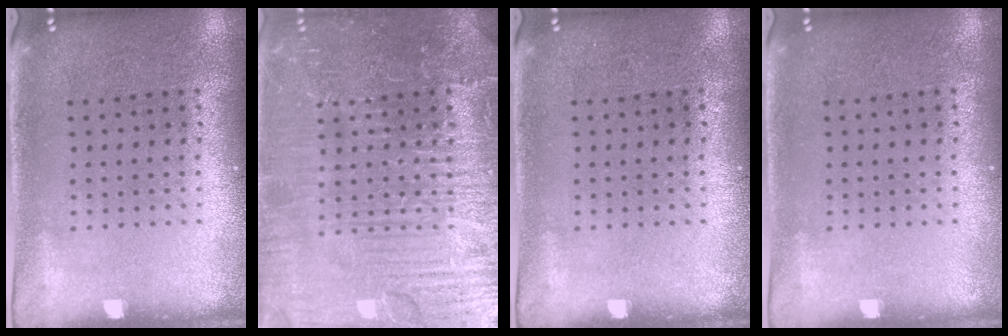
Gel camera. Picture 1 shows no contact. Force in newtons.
{"total": 7.5, "press": 7.4, "slide": 1.0}
{"total": 0.0}
{"total": 0.0}